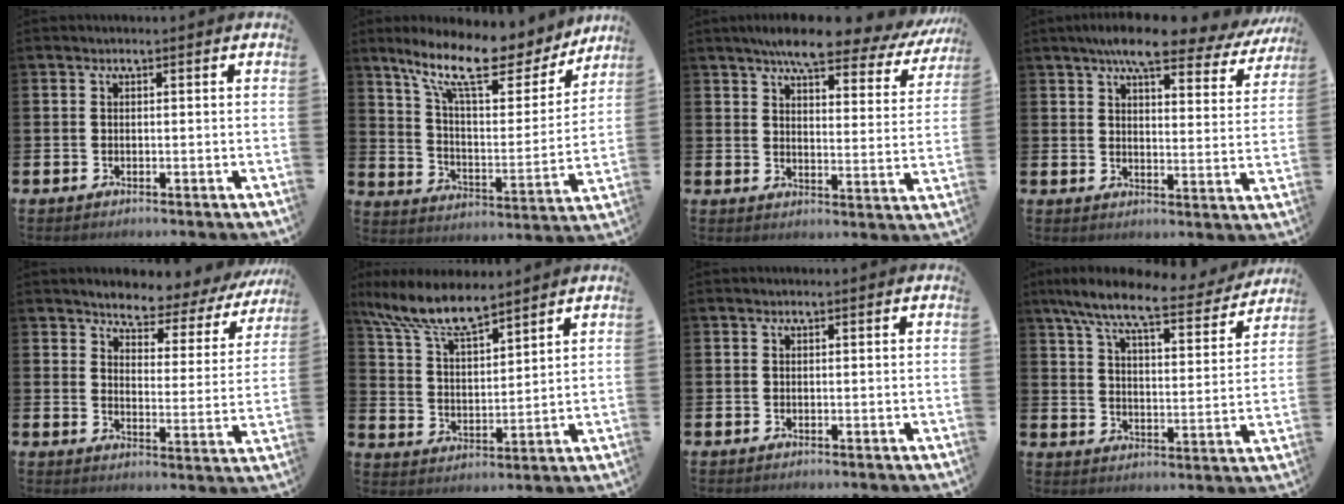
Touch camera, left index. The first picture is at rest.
{"total": 13.3, "force": [10.6, 3.7, 7.1], "torque": [-0.154, -0.061, 0.180]}
{"total": 7.7, "force": [6.9, 1.2, 3.2], "torque": [-0.074, -0.039, 0.119]}
{"total": 8.3, "force": [7.3, 1.4, 3.7], "torque": [-0.083, -0.032, 0.127]}
{"total": 3.9, "force": [3.7, 1.0, 0.9], "torque": [-0.043, -0.033, 0.054]}
{"total": 9.2, "force": [7.9, 2.1, 4.1], "torque": [-0.111, -0.029, 0.144]}
{"total": 0.0}
{"total": 9.3, "force": [8.0, 1.5, 4.5], "torque": [-0.111, -0.044, 0.134]}